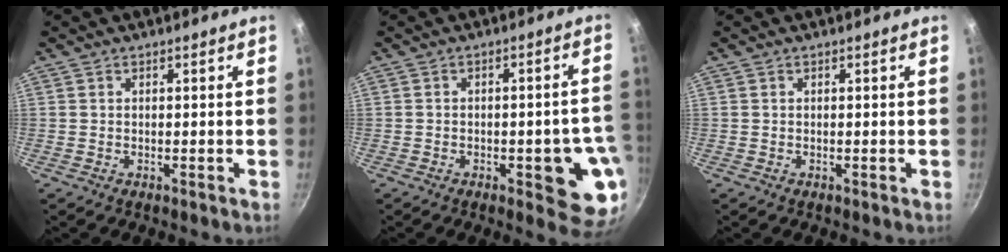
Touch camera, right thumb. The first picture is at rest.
{"total": 11.1, "force": [-3.2, 4.1, 9.8], "torque": [-0.076, 0.013, -0.038]}
{"total": 0.0}